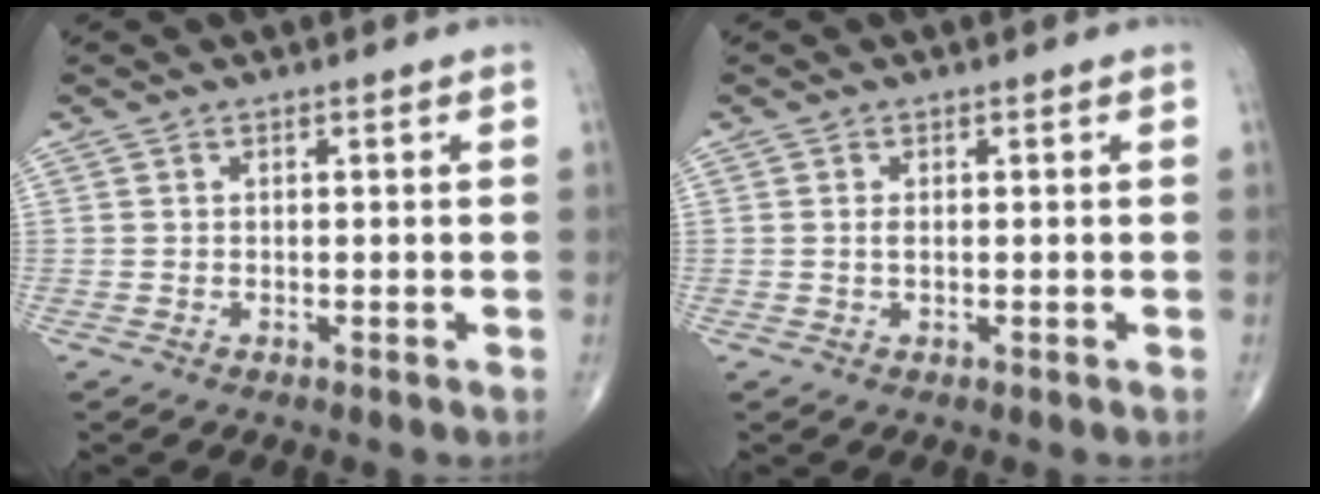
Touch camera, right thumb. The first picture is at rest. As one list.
[{"total": 0.9, "force": [0.0, 0.4, 0.8], "torque": [-0.018, -0.001, 0.000]}]